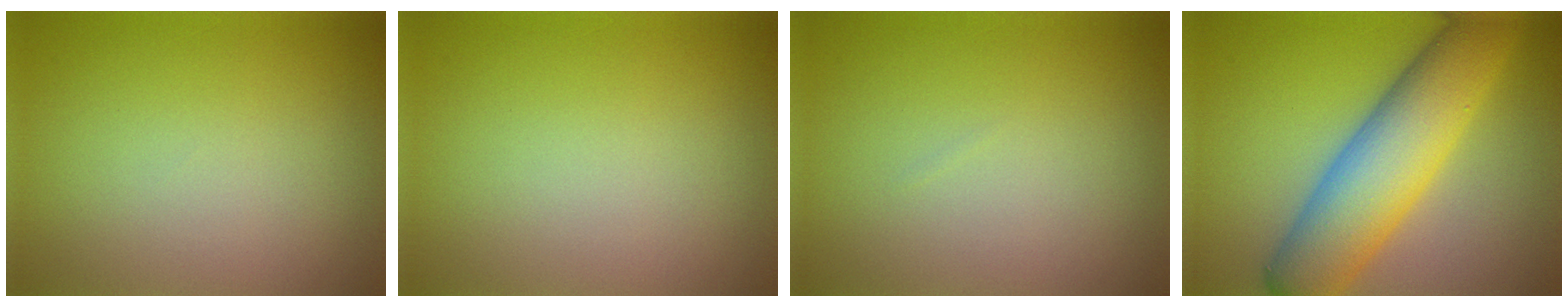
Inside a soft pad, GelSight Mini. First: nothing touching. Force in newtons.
{"total": 0.0}
{"total": 0.0}
{"total": 9.3, "press": 9.3, "slide": 0.3}